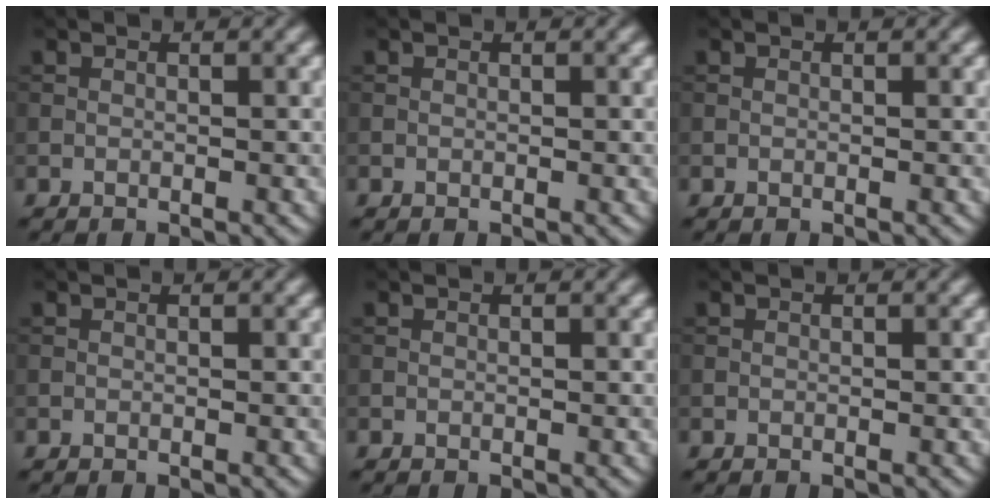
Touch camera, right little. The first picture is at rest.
{"total": 0.0}
{"total": 0.0}
{"total": 0.0}
{"total": 0.0}
{"total": 0.0}